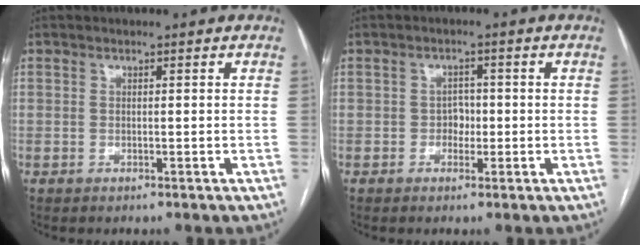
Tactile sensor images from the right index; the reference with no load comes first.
{"total": 2.2, "force": [-0.5, 1.7, 1.3], "torque": [-0.011, 0.008, -0.009]}